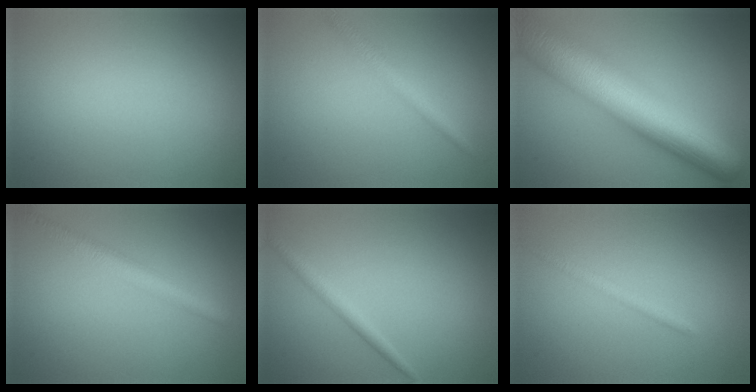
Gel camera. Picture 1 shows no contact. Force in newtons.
{"total": 2.0, "press": 2.0, "slide": 0.1}
{"total": 13.1, "press": 13.1, "slide": 0.4}
{"total": 2.9, "press": 2.9, "slide": 0.2}
{"total": 1.6, "press": 1.6, "slide": 0.1}
{"total": 1.4, "press": 1.4, "slide": 0.1}